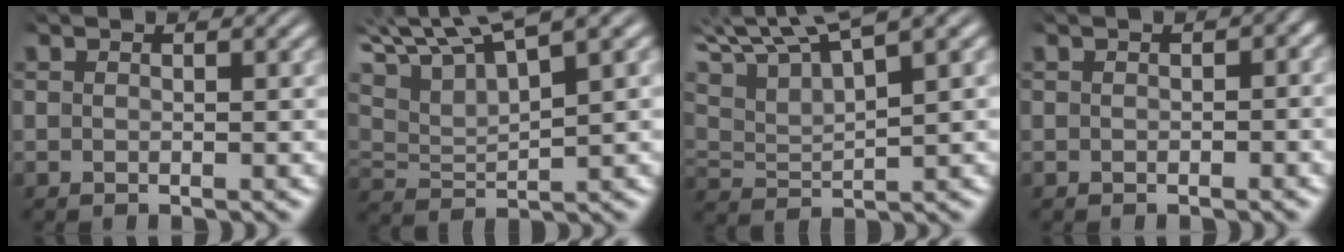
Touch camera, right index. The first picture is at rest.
{"total": 7.8, "force": [4.2, 4.2, 5.0], "torque": [-0.106, 0.005, 0.069]}
{"total": 7.5, "force": [4.7, 3.7, 4.6], "torque": [-0.098, 0.010, 0.073]}
{"total": 0.8, "force": [-0.3, 0.4, 0.6], "torque": [-0.005, 0.000, -0.004]}